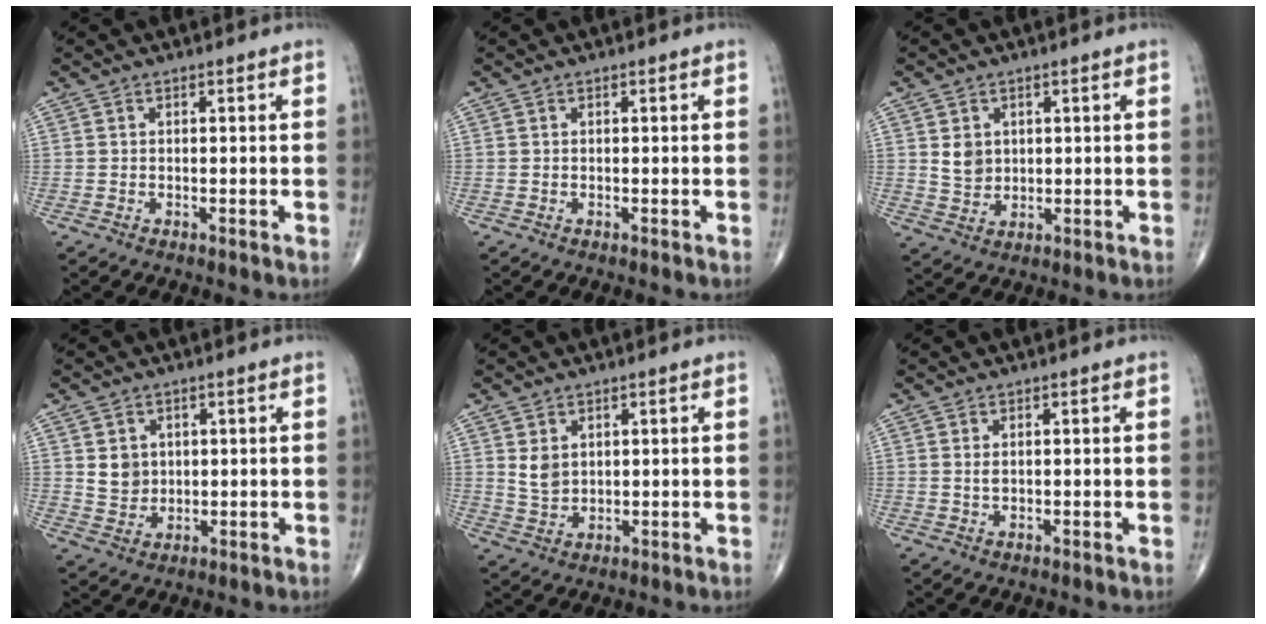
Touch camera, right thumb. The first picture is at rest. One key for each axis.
{"total": 0.0}
{"total": 4.4, "fx": 1.2, "fy": 3.6, "fz": 2.2, "tx": -0.024, "ty": -0.011, "tz": 0.029}
{"total": 4.6, "fx": 1.2, "fy": 3.9, "fz": 2.1, "tx": -0.019, "ty": -0.010, "tz": 0.029}
{"total": 3.9, "fx": 1.4, "fy": 2.8, "fz": 2.3, "tx": -0.034, "ty": -0.013, "tz": 0.036}
{"total": 1.1, "fx": 0.3, "fy": 0.7, "fz": 0.9, "tx": -0.015, "ty": -0.002, "tz": 0.008}